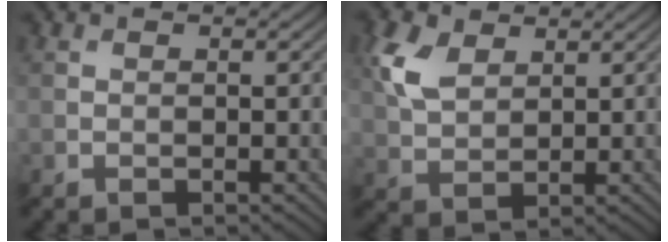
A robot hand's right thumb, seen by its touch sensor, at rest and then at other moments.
{"total": 6.0, "force": [2.8, 3.6, 3.8], "torque": [-0.102, 0.007, 0.058]}